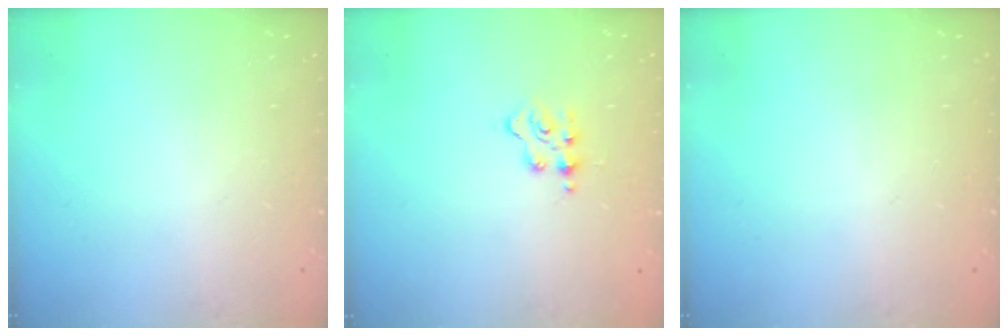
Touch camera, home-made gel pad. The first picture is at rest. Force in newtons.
{"total": 2.6, "press": 2.6, "slide": 0.4}
{"total": 0.0}